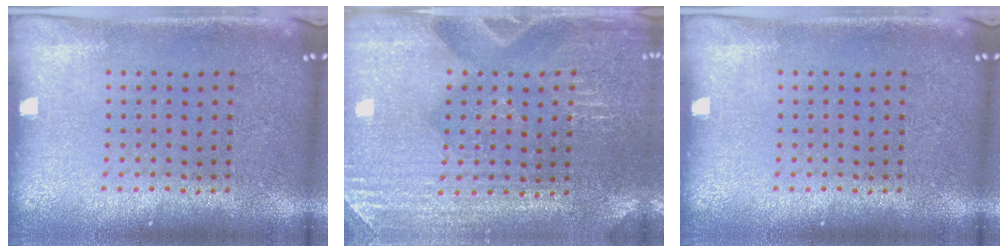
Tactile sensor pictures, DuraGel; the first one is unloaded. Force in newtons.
{"total": 3.1, "press": 3.1, "slide": 0.3}
{"total": 0.0}